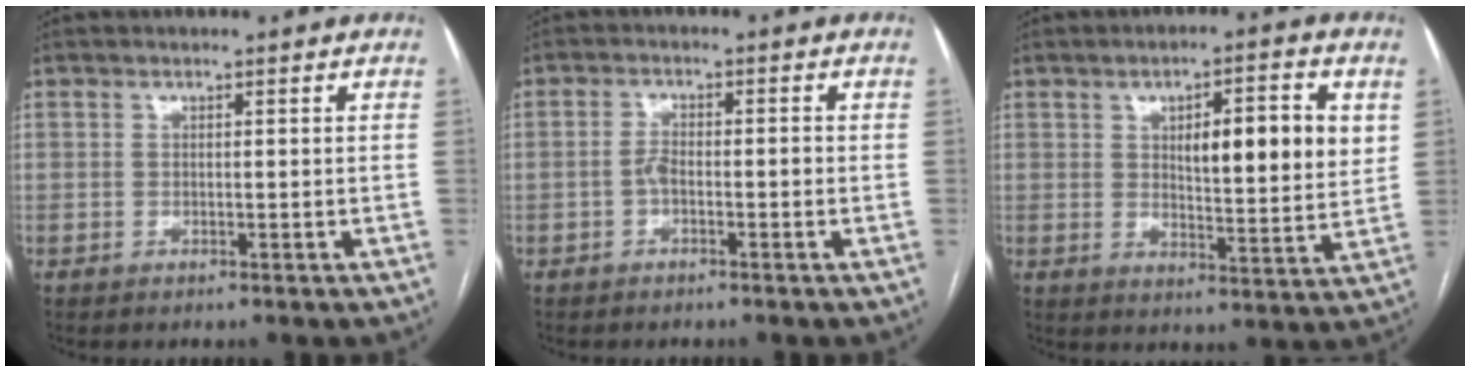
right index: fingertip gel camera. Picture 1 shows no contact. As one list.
[{"total": 2.5, "force": [-0.9, 0.9, 2.2], "torque": [-0.041, 0.006, -0.015]}, {"total": 11.6, "force": [3.2, 2.5, 10.8], "torque": [-0.156, 0.005, 0.048]}]